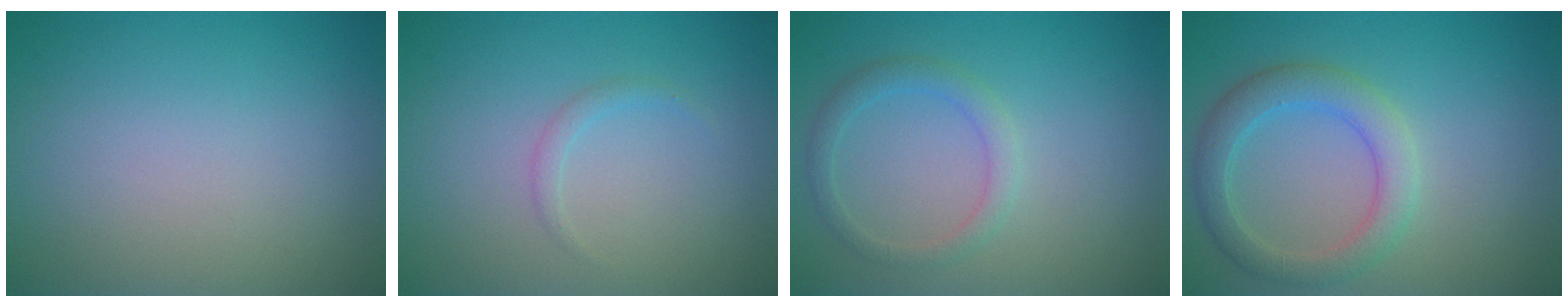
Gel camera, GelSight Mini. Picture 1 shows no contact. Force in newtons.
{"total": 0.9, "press": 0.9, "slide": 0.0}
{"total": 1.9, "press": 1.9, "slide": 0.1}
{"total": 3.8, "press": 3.8, "slide": 0.1}